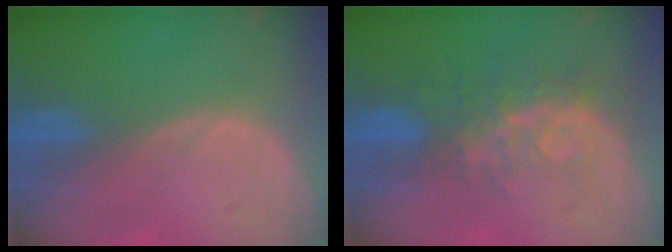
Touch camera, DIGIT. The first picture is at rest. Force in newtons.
{"total": 8.5, "press": 7.0, "slide": 4.8}